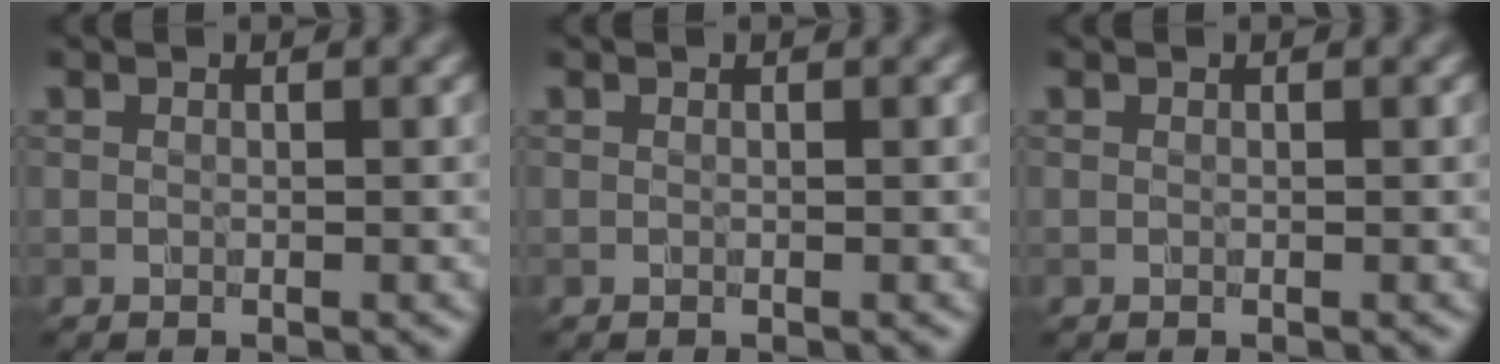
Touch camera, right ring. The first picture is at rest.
{"total": 0.0}
{"total": 0.0}